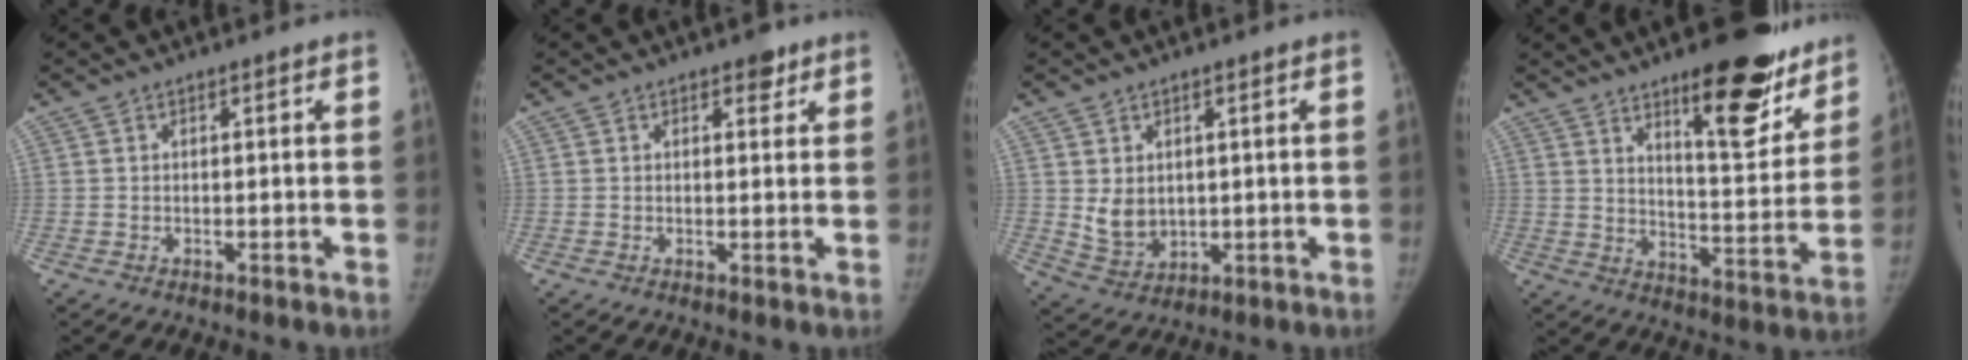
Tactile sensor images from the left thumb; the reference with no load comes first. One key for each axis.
{"total": 2.3, "fx": 1.5, "fy": 1.3, "fz": 1.1, "tx": -0.001, "ty": -0.007, "tz": 0.017}
{"total": 5.8, "fx": 1.0, "fy": 4.6, "fz": 3.4, "tx": -0.044, "ty": -0.019, "tz": 0.037}
{"total": 18.2, "fx": 11.8, "fy": 6.0, "fz": 12.5, "tx": -0.120, "ty": -0.082, "tz": 0.175}